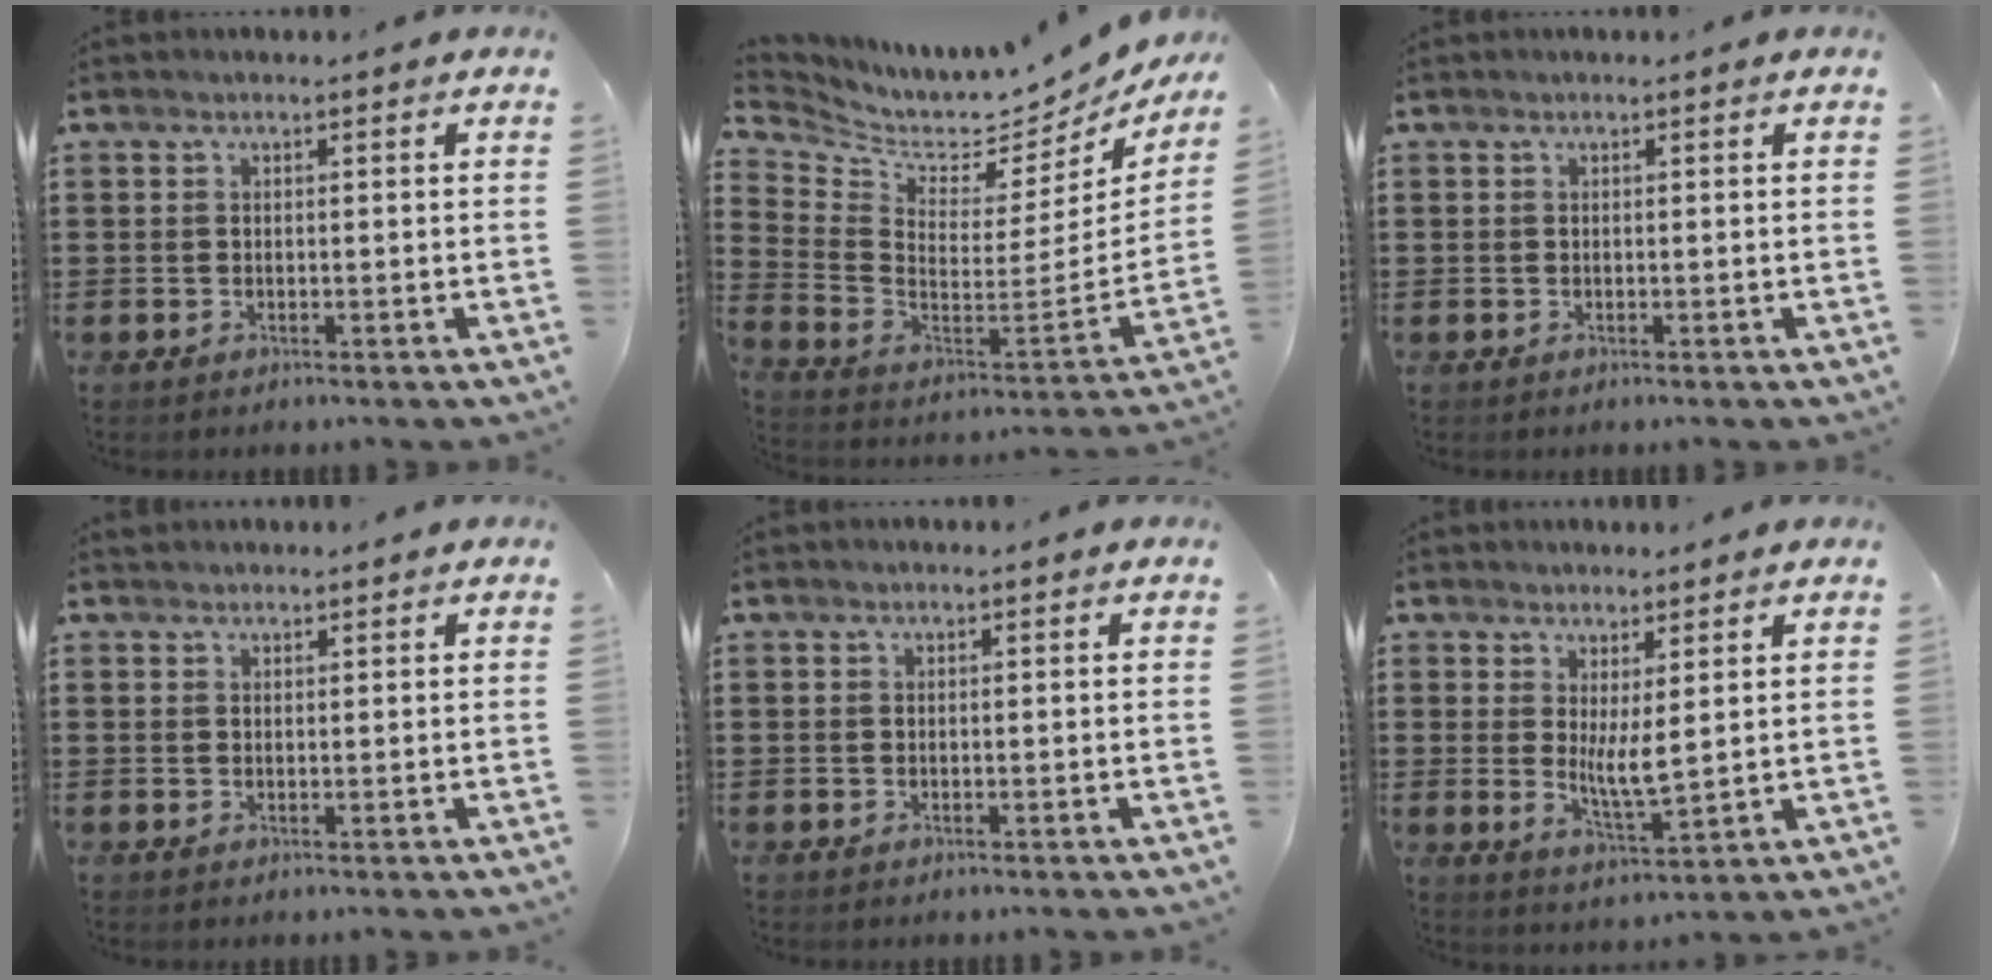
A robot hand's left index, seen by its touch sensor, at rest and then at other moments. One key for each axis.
{"total": 5.0, "fx": 4.3, "fy": 2.0, "fz": 1.5, "tx": -0.055, "ty": -0.060, "tz": 0.065}
{"total": 0.0}
{"total": 0.7, "fx": 0.7, "fy": 0.1, "fz": 0.1, "tx": -0.003, "ty": 0.001, "tz": 0.014}
{"total": 0.0}
{"total": 5.3, "fx": 1.8, "fy": 1.2, "fz": 4.9, "tx": -0.086, "ty": -0.013, "tz": 0.032}